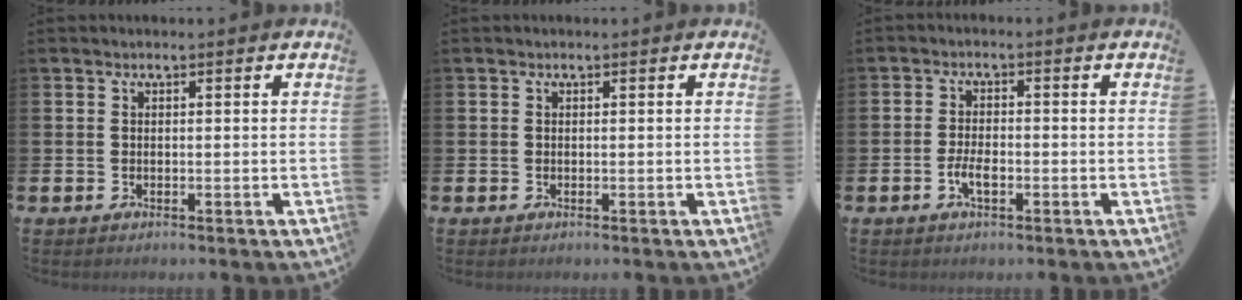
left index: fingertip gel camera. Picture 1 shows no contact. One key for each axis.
{"total": 0.0}
{"total": 2.8, "fx": -0.9, "fy": 1.2, "fz": 2.3, "tx": -0.047, "ty": -0.001, "tz": -0.020}